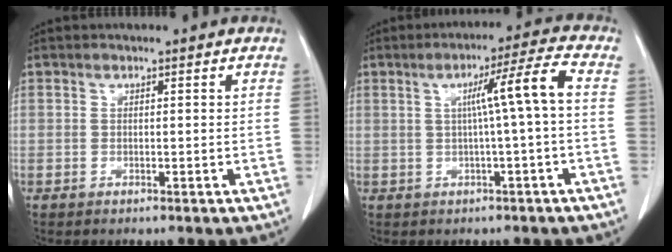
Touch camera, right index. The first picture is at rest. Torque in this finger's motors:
{"motor_torque": [0.74, -0.03, 0.40, 0.11]}